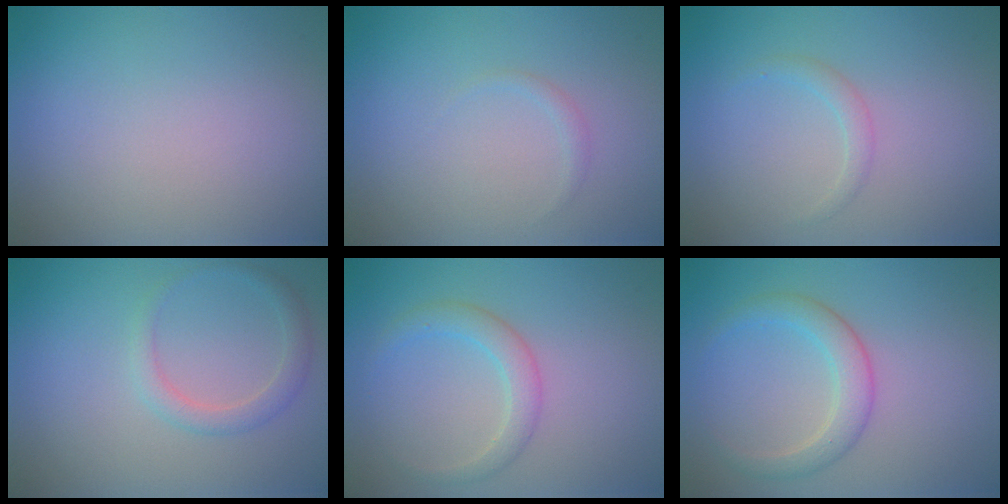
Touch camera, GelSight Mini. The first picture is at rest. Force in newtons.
{"total": 0.6, "press": 0.6, "slide": 0.1}
{"total": 1.1, "press": 1.1, "slide": 0.2}
{"total": 1.9, "press": 1.9, "slide": 0.1}
{"total": 2.3, "press": 2.2, "slide": 0.3}
{"total": 2.9, "press": 2.9, "slide": 0.3}